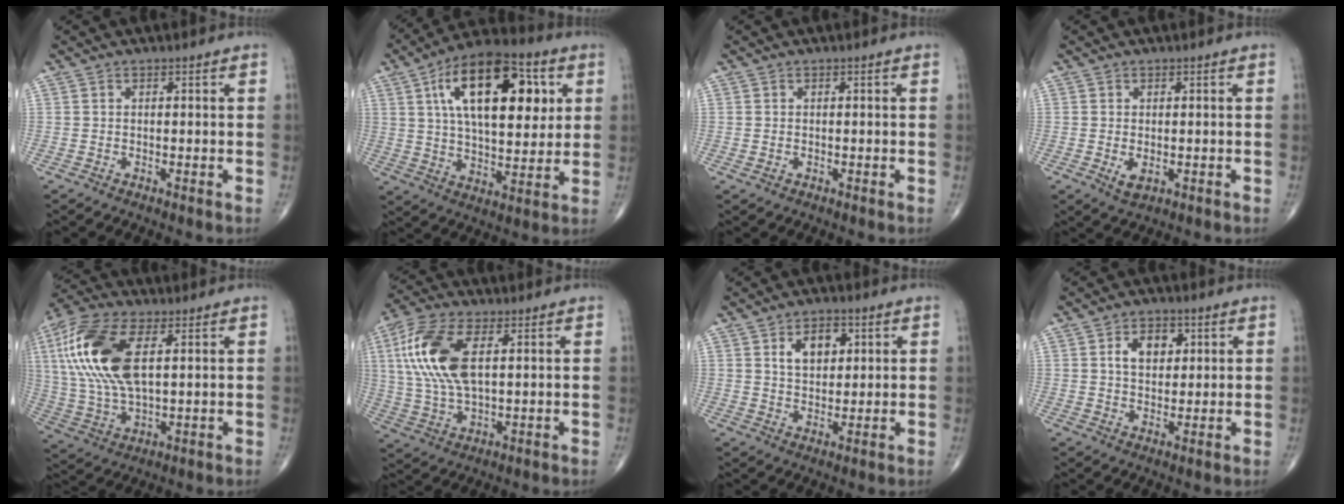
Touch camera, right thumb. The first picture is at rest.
{"total": 22.6, "force": [7.1, 10.8, 18.6], "torque": [-0.273, -0.008, 0.109]}
{"total": 0.7, "force": [-0.1, 0.5, 0.5], "torque": [-0.012, 0.003, 0.002]}
{"total": 2.3, "force": [-0.4, 1.3, 1.9], "torque": [-0.030, -0.005, -0.001]}
{"total": 19.2, "force": [5.0, 8.9, 16.2], "torque": [-0.356, 0.000, 0.091]}
{"total": 15.1, "force": [3.7, 7.1, 12.8], "torque": [-0.285, 0.003, 0.073]}
{"total": 6.9, "force": [2.6, 4.3, 4.7], "torque": [-0.054, -0.011, 0.043]}
{"total": 6.3, "force": [2.0, 4.2, 4.3], "torque": [-0.046, -0.005, 0.031]}